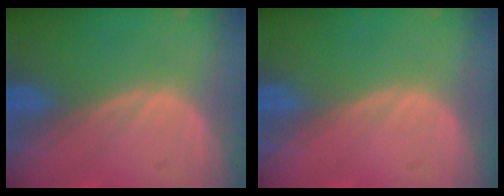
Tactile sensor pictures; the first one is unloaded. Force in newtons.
{"total": 0.0}